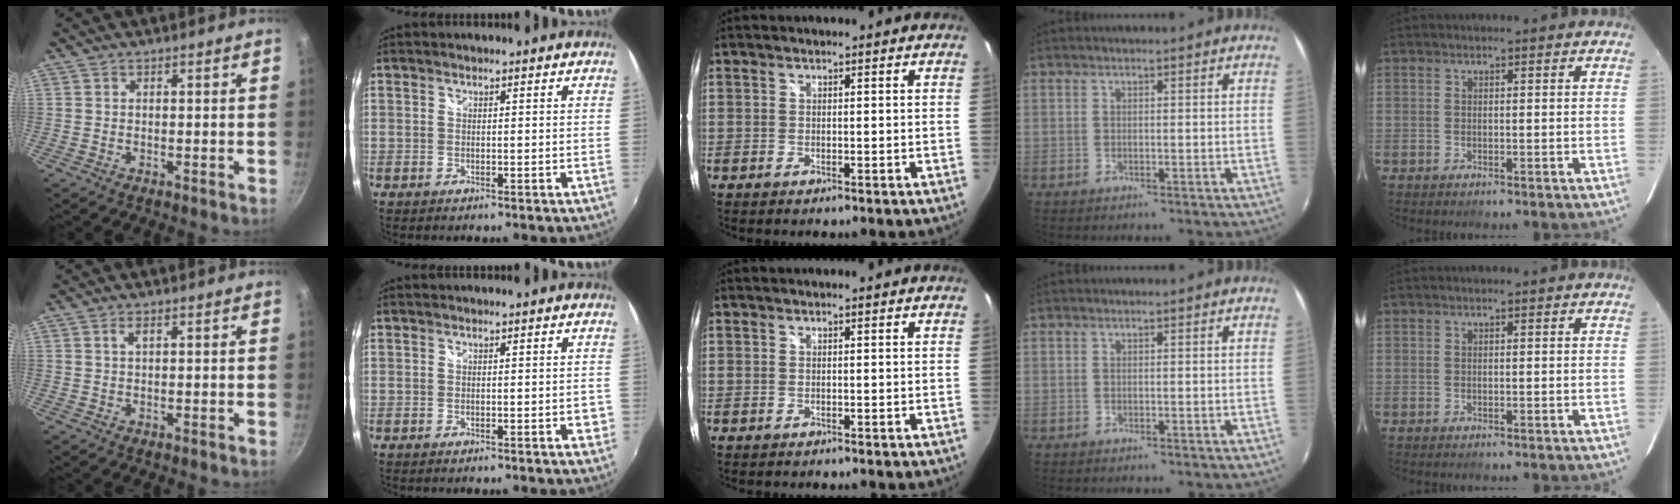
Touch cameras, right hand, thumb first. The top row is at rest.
{"thumb": {"total": 1.3, "force": [0.4, 0.5, 1.2], "torque": [-0.021, 0.001, 0.006]}, "index": {"total": 1.6, "force": [-0.5, 0.7, 1.4], "torque": [-0.013, 0.003, -0.005]}}